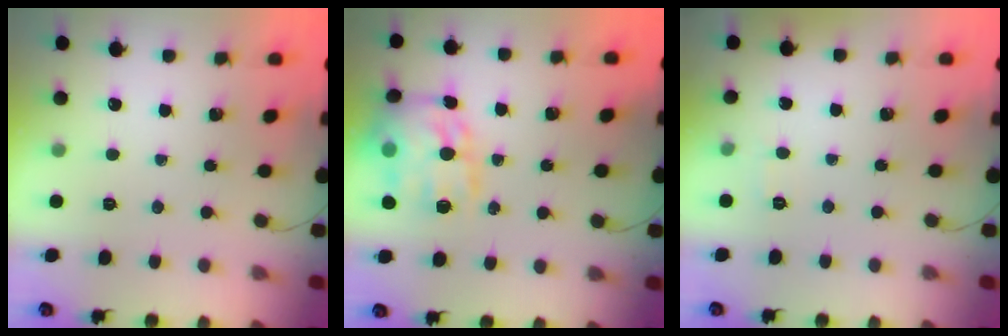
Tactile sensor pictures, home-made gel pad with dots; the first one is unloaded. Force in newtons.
{"total": 19.3, "press": 19.2, "slide": 1.8}
{"total": 2.0, "press": 1.7, "slide": 1.0}